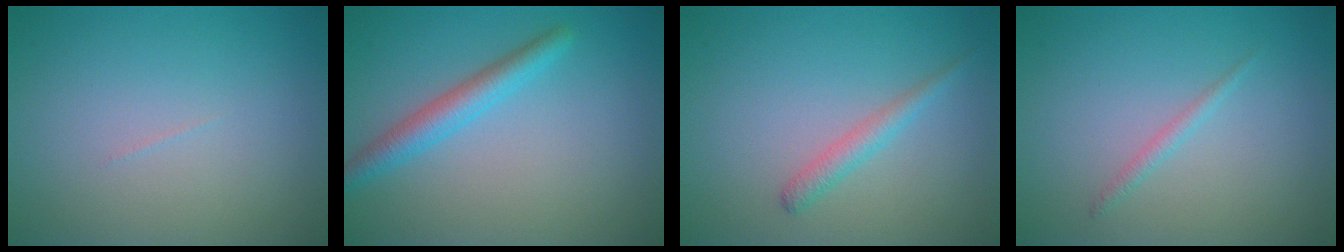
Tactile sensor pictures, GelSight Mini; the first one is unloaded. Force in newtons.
{"total": 2.9, "press": 2.9, "slide": 0.2}
{"total": 1.6, "press": 1.6, "slide": 0.1}
{"total": 0.9, "press": 0.9, "slide": 0.1}